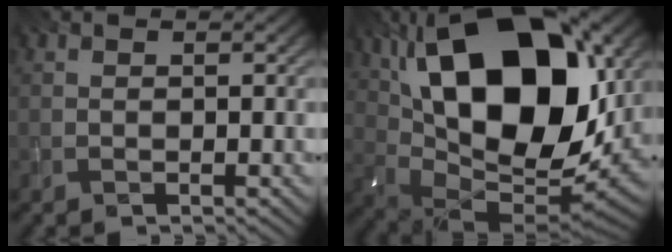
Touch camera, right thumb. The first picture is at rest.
{"total": 21.4, "force": [7.2, 11.5, 16.5], "torque": [-0.314, 0.036, 0.116]}